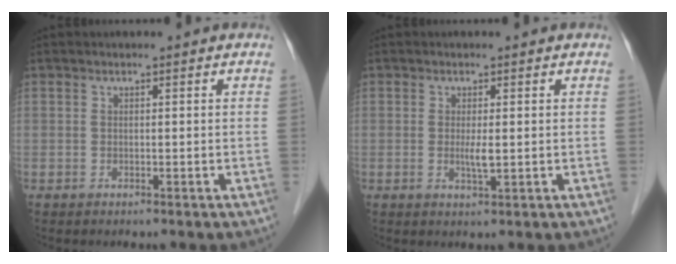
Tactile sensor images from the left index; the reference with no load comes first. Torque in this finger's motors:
{"motor_torque": [0.43, 0.30, 0.07, 0.03]}